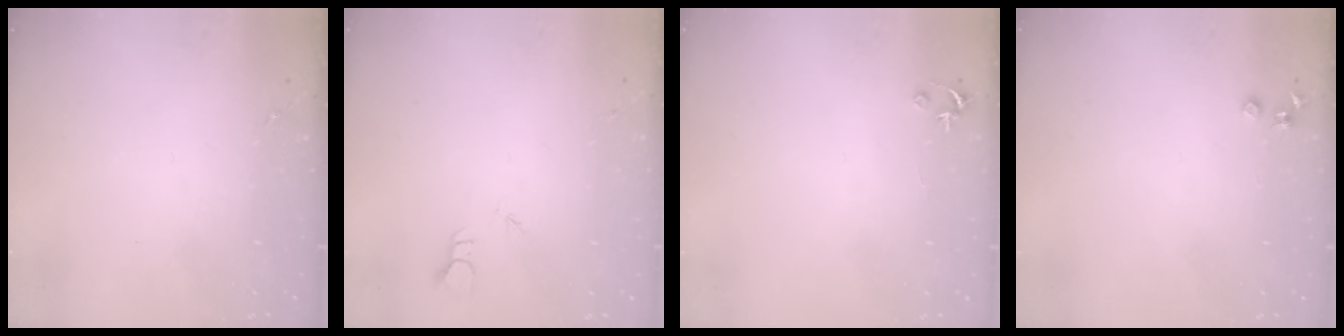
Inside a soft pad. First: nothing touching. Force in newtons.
{"total": 1.8, "press": 1.8, "slide": 0.0}
{"total": 2.5, "press": 2.5, "slide": 0.2}
{"total": 3.5, "press": 3.5, "slide": 0.4}